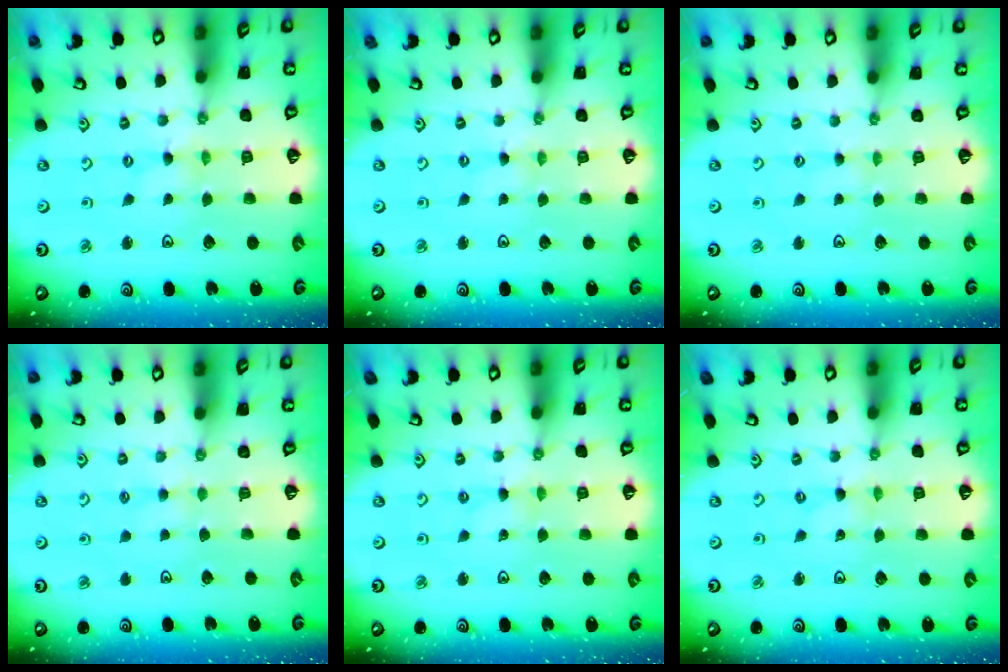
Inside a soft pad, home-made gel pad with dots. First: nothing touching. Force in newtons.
{"total": 0.7, "press": 0.7, "slide": 0.2}
{"total": 0.9, "press": 0.9, "slide": 0.2}
{"total": 1.9, "press": 1.8, "slide": 0.3}
{"total": 0.8, "press": 0.8, "slide": 0.1}
{"total": 0.0}